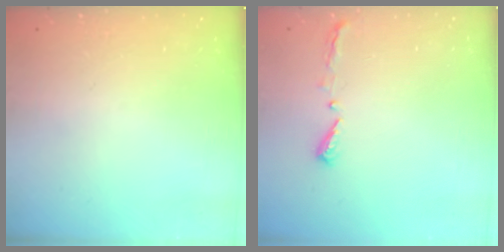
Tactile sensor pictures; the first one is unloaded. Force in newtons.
{"total": 4.4, "press": 4.3, "slide": 0.6}